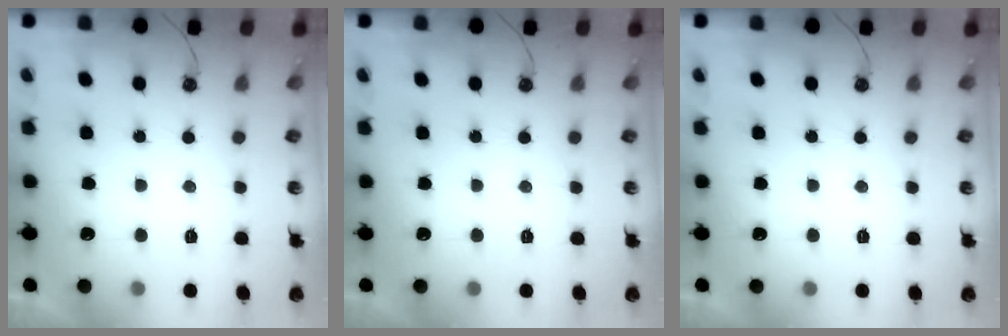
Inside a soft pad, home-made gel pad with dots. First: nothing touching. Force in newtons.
{"total": 0.0}
{"total": 0.0}